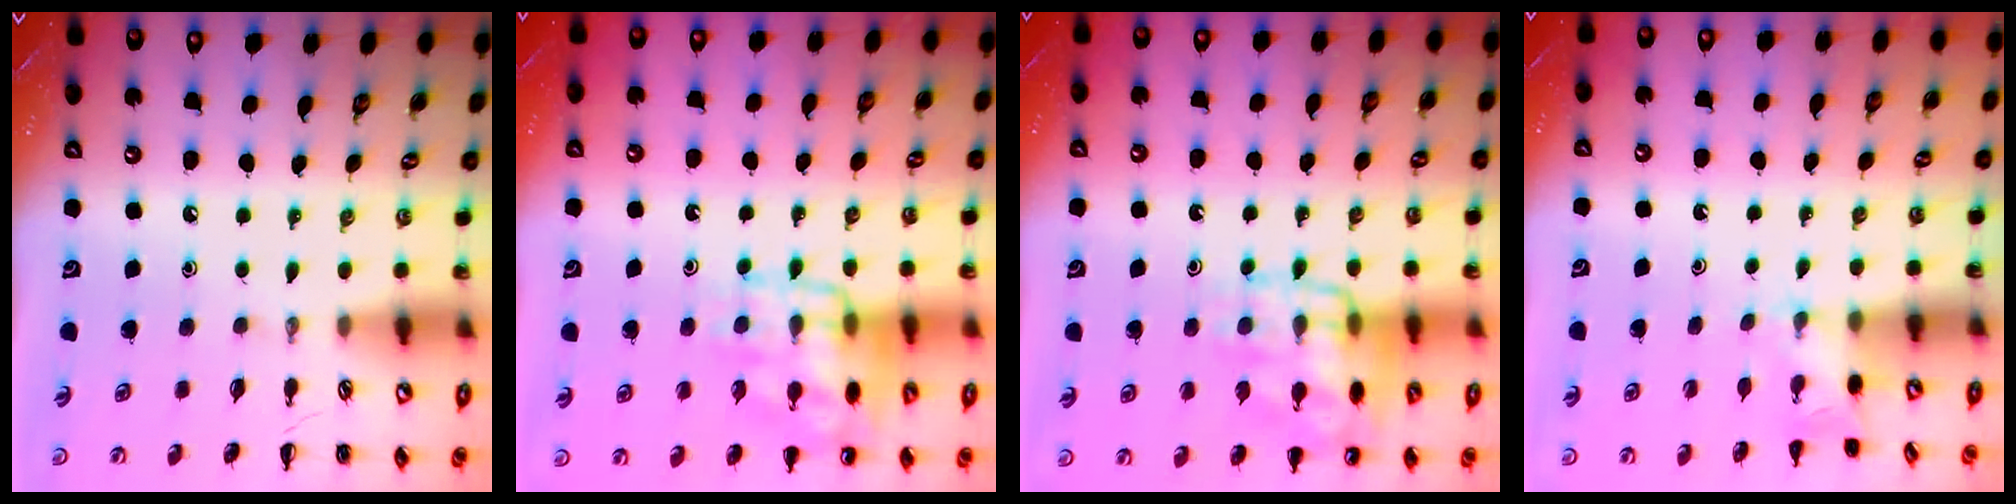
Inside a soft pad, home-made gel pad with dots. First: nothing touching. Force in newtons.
{"total": 14.3, "press": 14.2, "slide": 1.9}
{"total": 14.0, "press": 13.9, "slide": 1.2}
{"total": 3.5, "press": 3.4, "slide": 1.0}